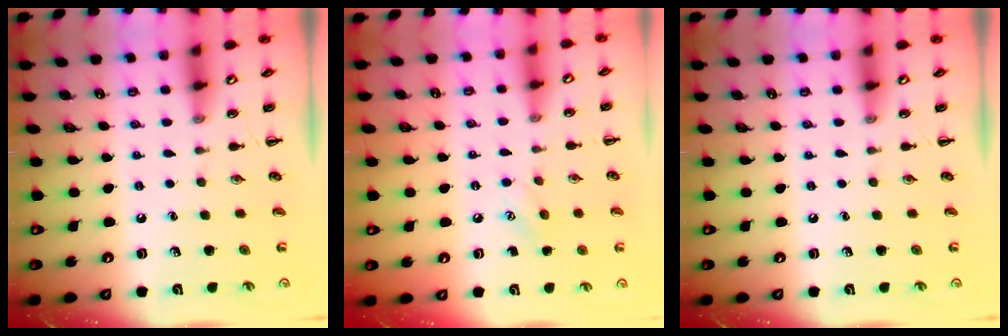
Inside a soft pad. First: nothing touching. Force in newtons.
{"total": 5.8, "press": 5.6, "slide": 1.5}
{"total": 0.0}